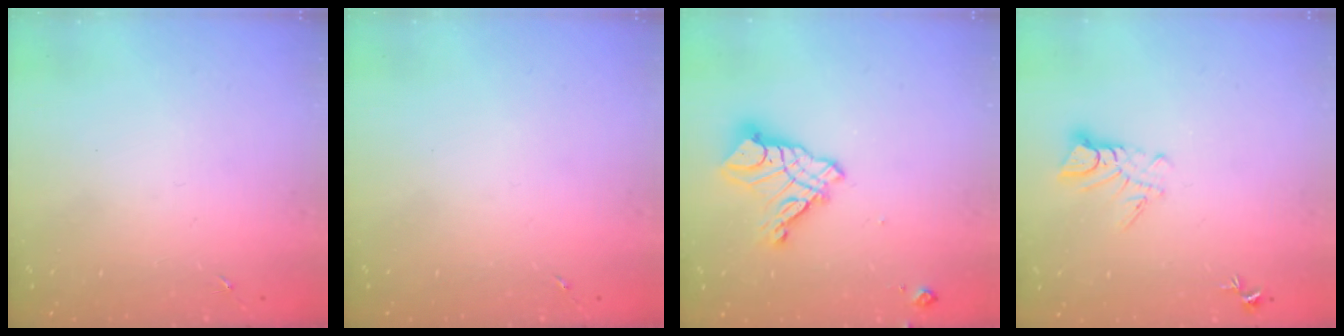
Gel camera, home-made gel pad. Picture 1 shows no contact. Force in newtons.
{"total": 0.0}
{"total": 13.1, "press": 13.0, "slide": 1.3}
{"total": 5.9, "press": 5.9, "slide": 0.5}